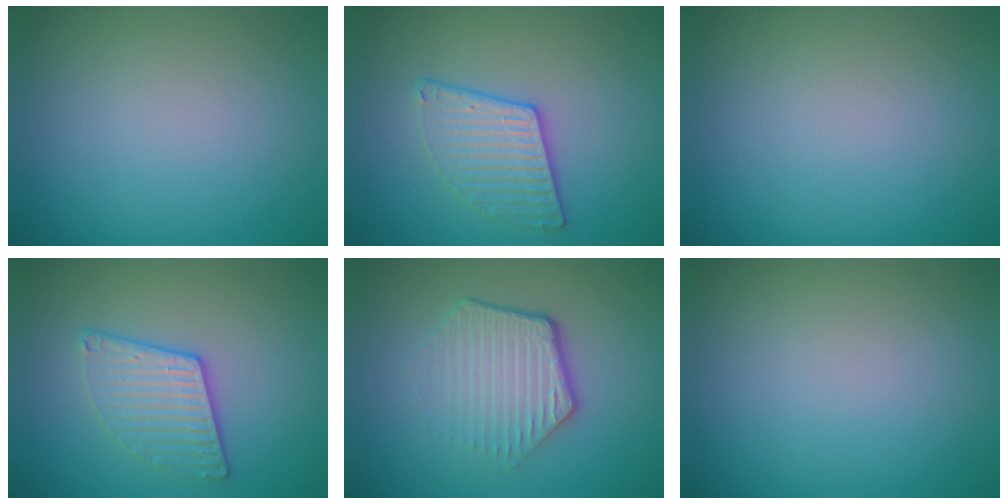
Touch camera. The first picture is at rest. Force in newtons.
{"total": 3.1, "press": 2.9, "slide": 1.1}
{"total": 0.0}
{"total": 3.1, "press": 2.7, "slide": 1.4}
{"total": 4.3, "press": 3.1, "slide": 2.9}
{"total": 0.0}